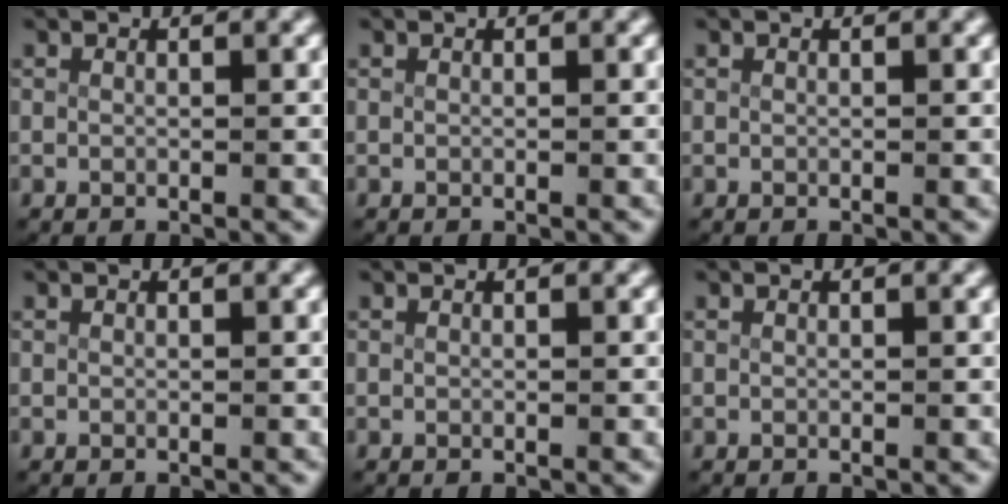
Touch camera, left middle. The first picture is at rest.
{"total": 0.0}
{"total": 0.0}
{"total": 0.0}
{"total": 0.0}
{"total": 0.0}